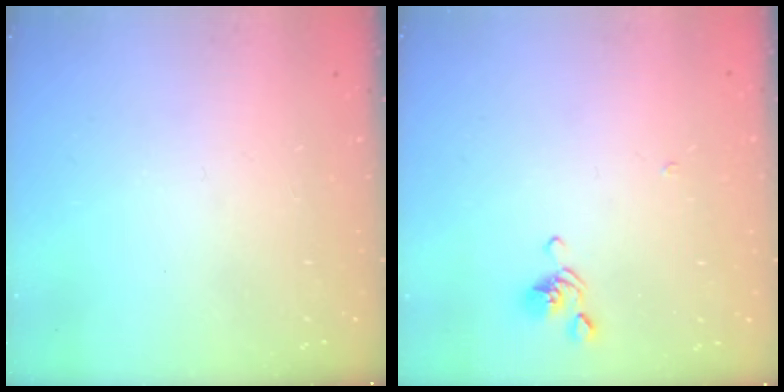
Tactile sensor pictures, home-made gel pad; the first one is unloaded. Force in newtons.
{"total": 2.6, "press": 2.6, "slide": 0.6}